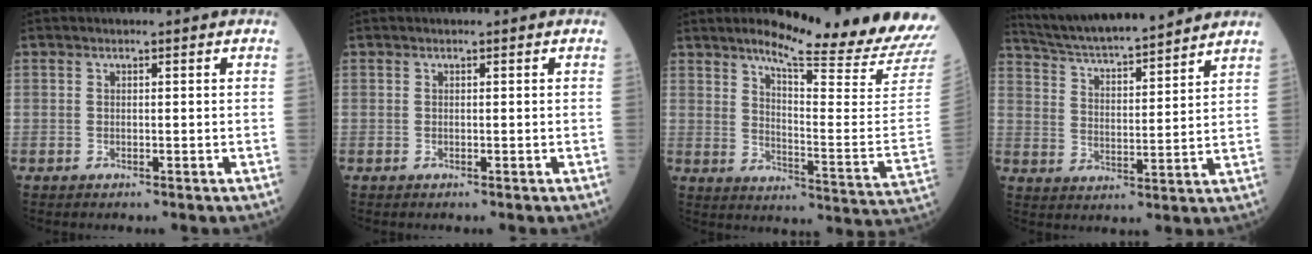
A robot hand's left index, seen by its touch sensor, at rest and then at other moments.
{"total": 0.0}
{"total": 19.3, "force": [17.5, -1.9, 7.8], "torque": [-0.127, -0.119, 0.217]}
{"total": 17.4, "force": [15.8, 1.4, 7.2], "torque": [-0.127, 0.014, 0.248]}